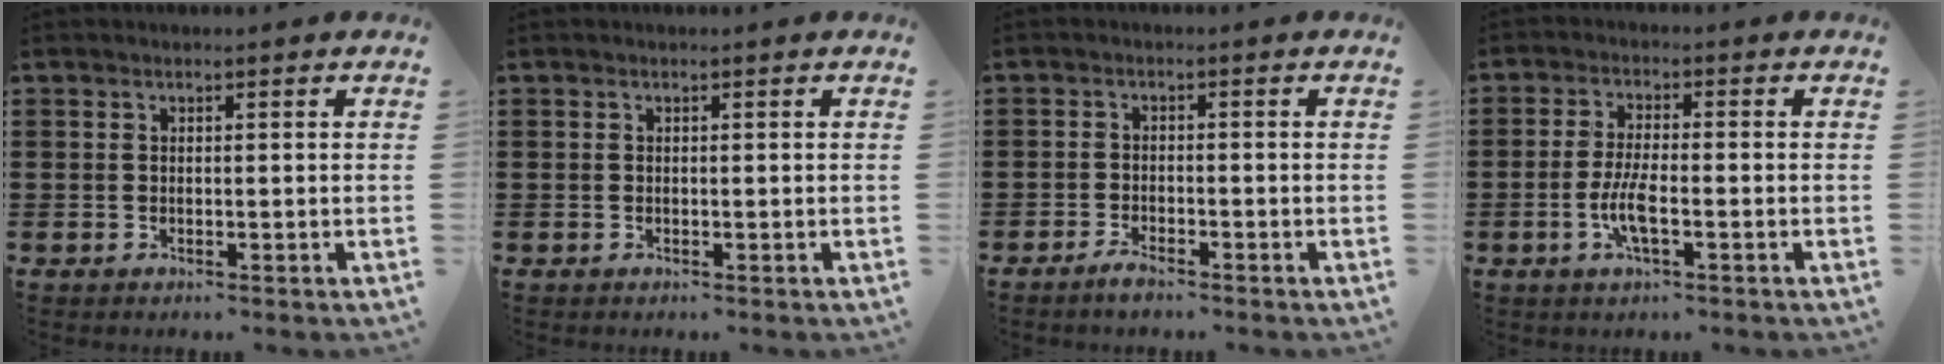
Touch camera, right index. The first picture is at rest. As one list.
[{"total": 0.0}, {"total": 1.9, "force": [-1.8, 0.3, 0.6], "torque": [-0.013, 0.002, -0.034]}, {"total": 4.9, "force": [-1.6, 1.2, 4.5], "torque": [-0.103, -0.006, -0.037]}]